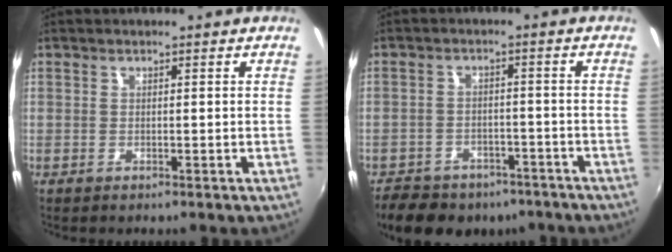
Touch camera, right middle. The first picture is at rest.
{"total": 16.4, "force": [-12.0, 8.9, 6.9], "torque": [-0.164, -0.004, -0.164]}